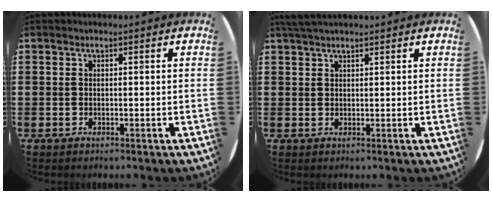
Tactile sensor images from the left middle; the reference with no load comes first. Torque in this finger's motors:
{"motor_torque": [0.53, -0.46, 0.03, 0.03]}